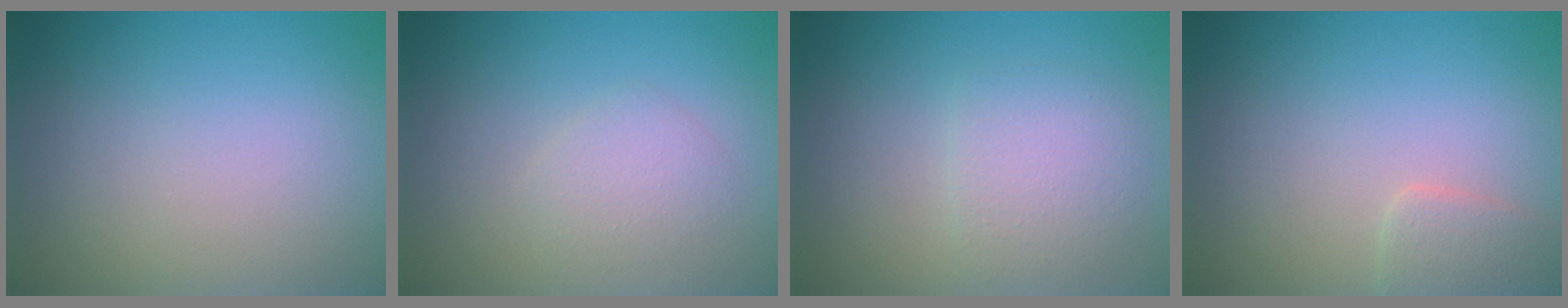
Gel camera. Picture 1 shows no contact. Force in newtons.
{"total": 1.7, "press": 1.7, "slide": 0.1}
{"total": 3.3, "press": 3.3, "slide": 0.2}
{"total": 1.7, "press": 1.7, "slide": 0.1}